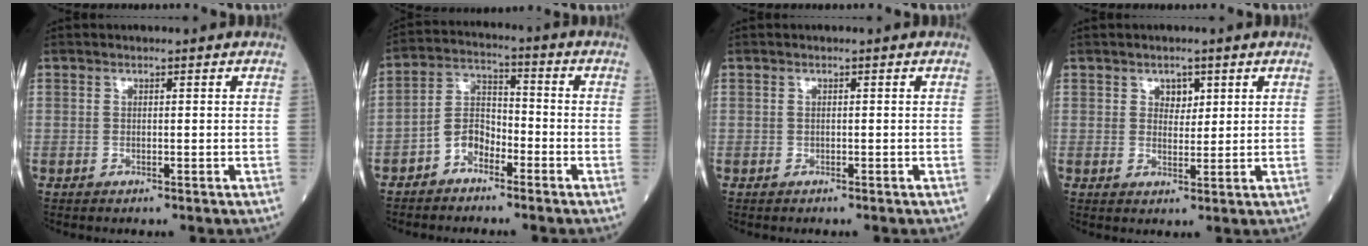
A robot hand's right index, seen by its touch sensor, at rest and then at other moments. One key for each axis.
{"total": 5.7, "fx": -3.4, "fy": 3.4, "fz": 3.0, "tx": -0.061, "ty": 0.015, "tz": -0.071}
{"total": 0.0}
{"total": 2.4, "fx": 1.2, "fy": 1.6, "fz": 1.4, "tx": -0.016, "ty": -0.001, "tz": 0.019}